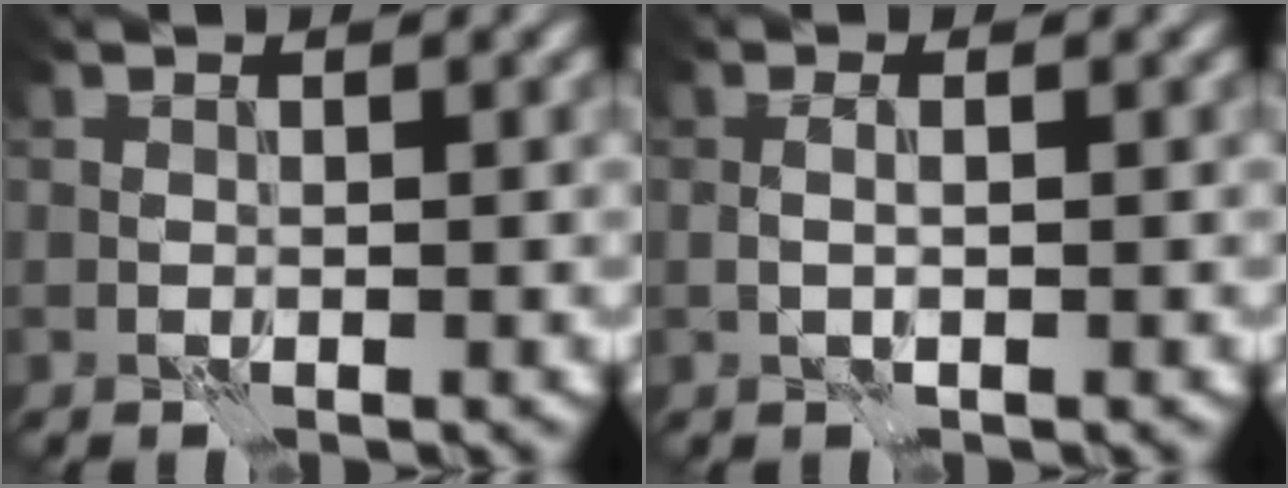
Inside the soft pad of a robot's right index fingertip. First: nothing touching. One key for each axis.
{"total": 0.8, "fx": 0.1, "fy": 0.0, "fz": 0.8, "tx": -0.013, "ty": 0.000, "tz": -0.003}